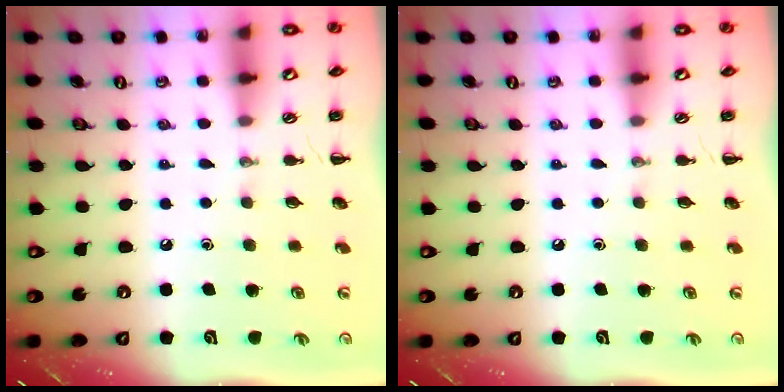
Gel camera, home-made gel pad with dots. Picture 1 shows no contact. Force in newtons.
{"total": 0.0}